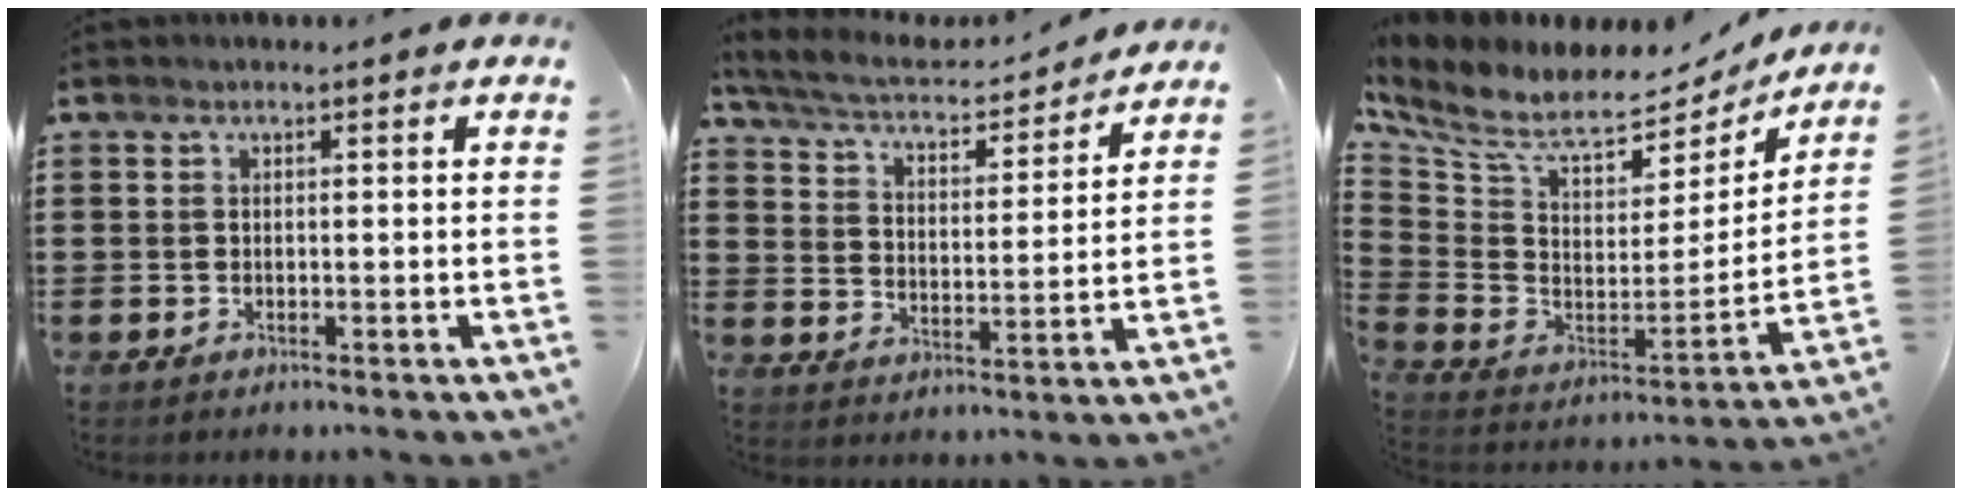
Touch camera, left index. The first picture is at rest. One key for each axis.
{"total": 4.8, "fx": 4.2, "fy": 0.8, "fz": 2.0, "tx": -0.061, "ty": -0.030, "tz": 0.065}
{"total": 7.5, "fx": 6.1, "fy": 2.3, "fz": 3.7, "tx": -0.105, "ty": -0.051, "tz": 0.102}